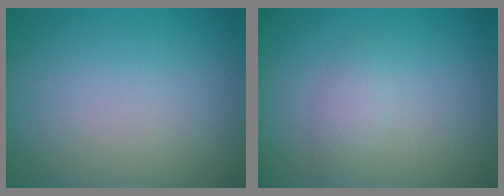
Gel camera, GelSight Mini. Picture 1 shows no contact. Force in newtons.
{"total": 1.4, "press": 1.4, "slide": 0.0}